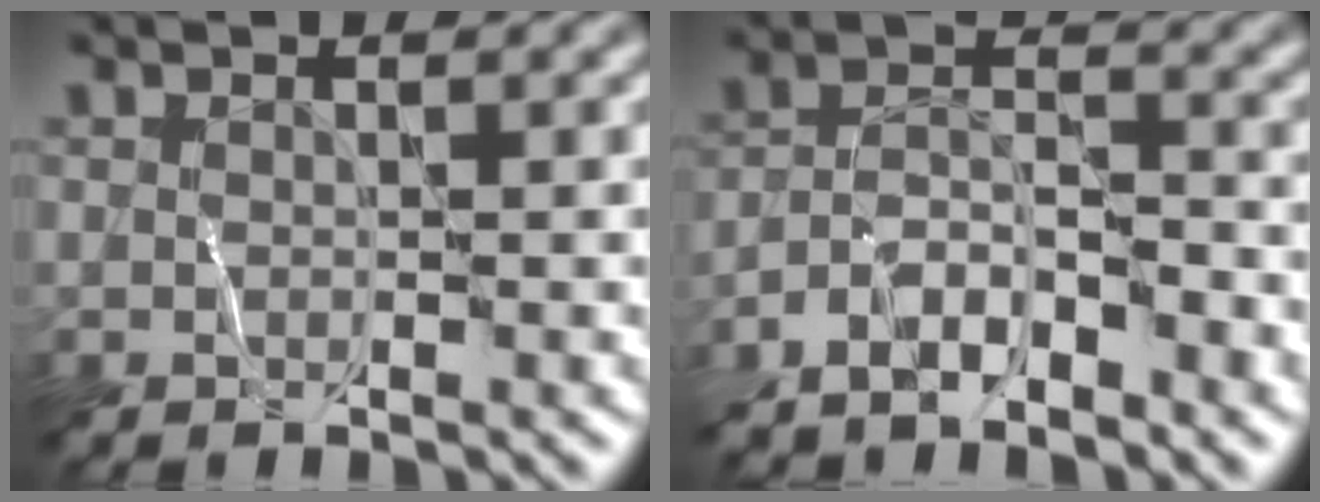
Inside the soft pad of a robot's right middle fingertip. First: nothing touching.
{"total": 4.9, "force": [-3.9, 1.2, 2.7], "torque": [-0.047, 0.006, -0.079]}